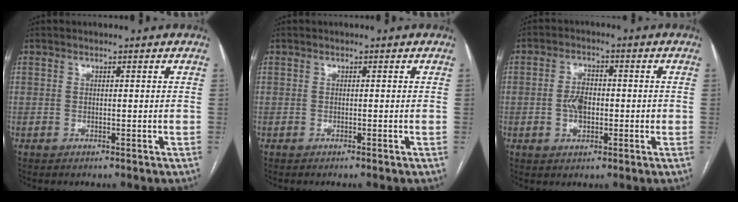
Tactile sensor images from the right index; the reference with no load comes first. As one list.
[{"total": 0.0}, {"total": 4.7, "force": [-0.7, 2.8, 3.7], "torque": [-0.073, 0.007, -0.010]}]